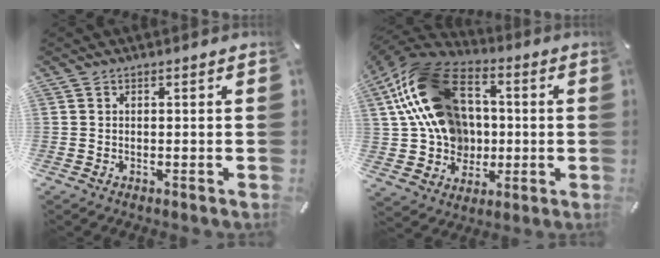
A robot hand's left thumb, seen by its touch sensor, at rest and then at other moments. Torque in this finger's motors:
{"motor_torque": [1.17, 2.80, 1.94, -0.83, 0.61]}